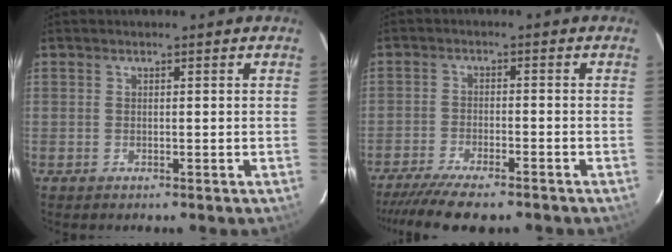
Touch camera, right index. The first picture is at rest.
{"total": 11.4, "force": [-9.7, 2.1, 5.6], "torque": [-0.130, -0.031, -0.160]}